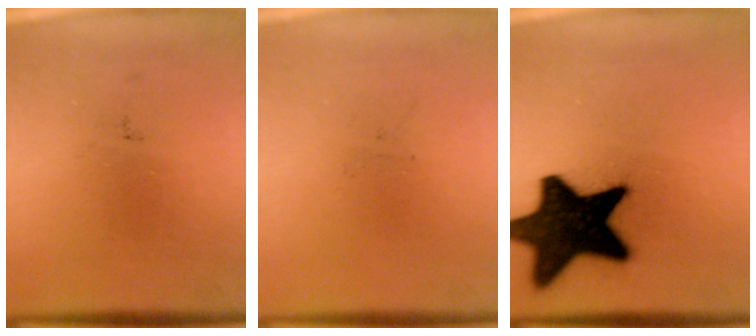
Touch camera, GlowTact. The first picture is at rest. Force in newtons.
{"total": 0.0}
{"total": 19.8}